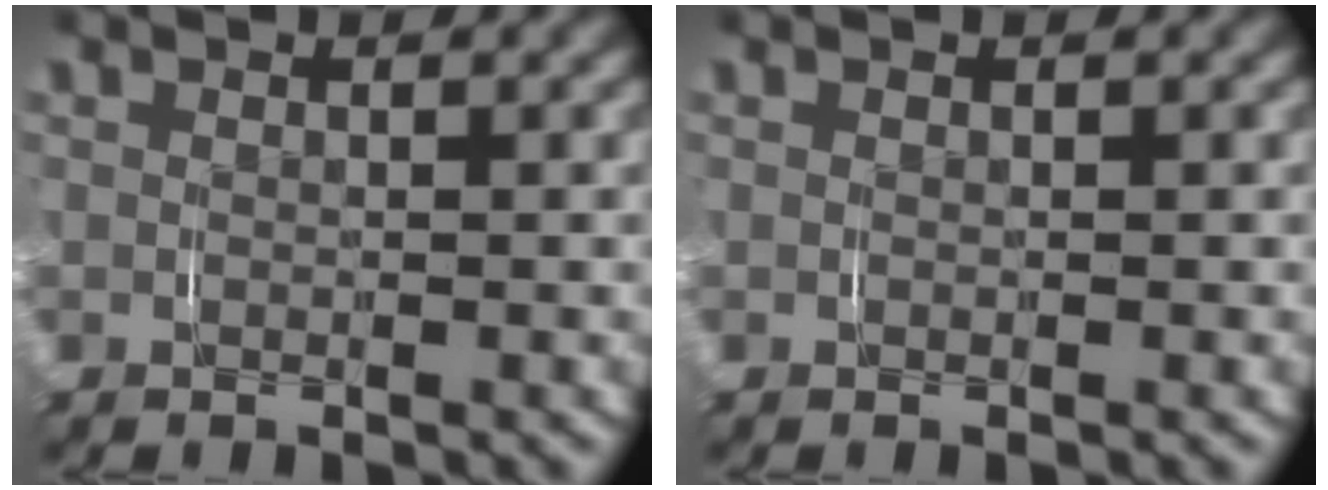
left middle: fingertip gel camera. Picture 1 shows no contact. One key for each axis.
{"total": 0.0}